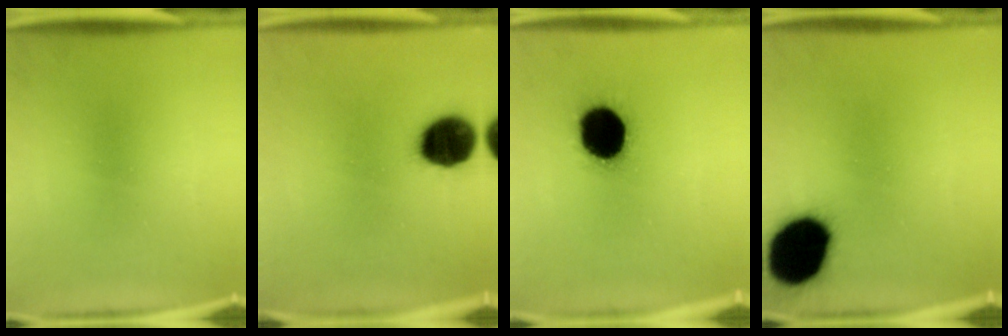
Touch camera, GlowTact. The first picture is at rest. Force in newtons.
{"total": 13.9}
{"total": 19.6}
{"total": 17.7}